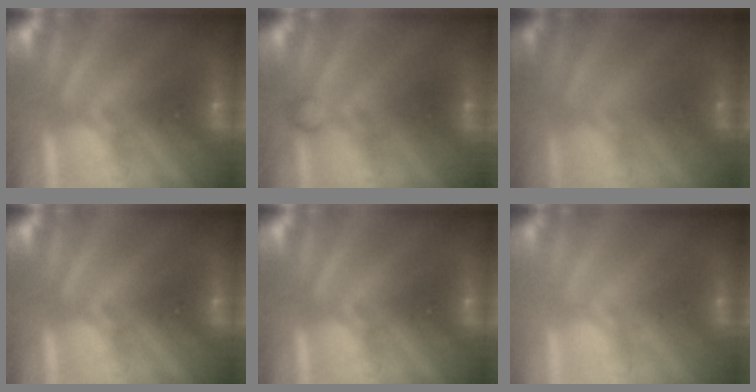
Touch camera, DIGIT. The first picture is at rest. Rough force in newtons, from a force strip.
{"total": 3.1}
{"total": 1.8}
{"total": 0.0}
{"total": 0.0}
{"total": 2.2}